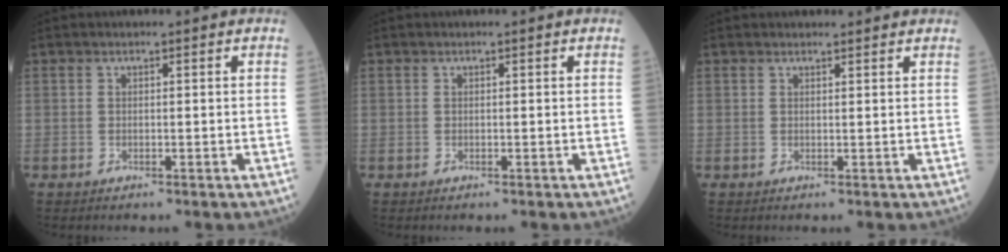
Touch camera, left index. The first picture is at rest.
{"total": 0.0}
{"total": 2.5, "force": [2.5, 0.5, 0.3], "torque": [-0.009, 0.008, 0.028]}